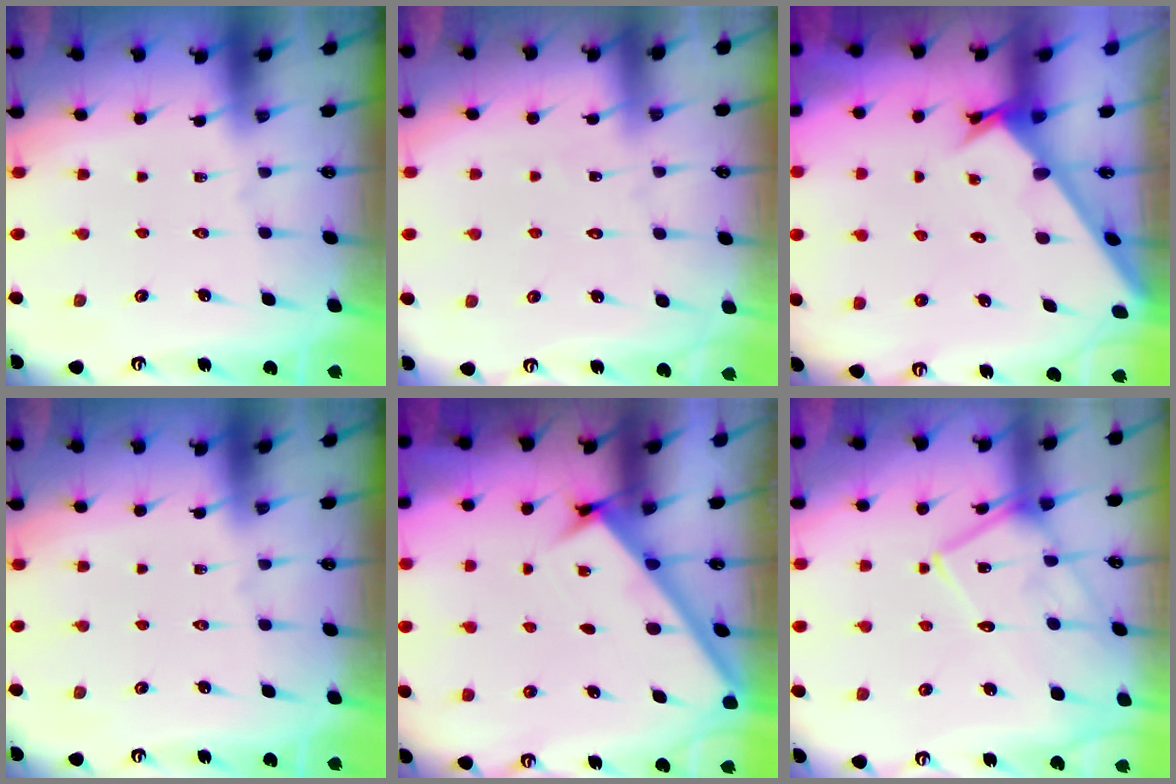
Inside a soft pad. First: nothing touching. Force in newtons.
{"total": 4.1, "press": 4.1, "slide": 0.3}
{"total": 2.5, "press": 2.5, "slide": 0.3}
{"total": 0.0}
{"total": 2.5, "press": 2.5, "slide": 0.3}
{"total": 13.2, "press": 13.2, "slide": 0.7}